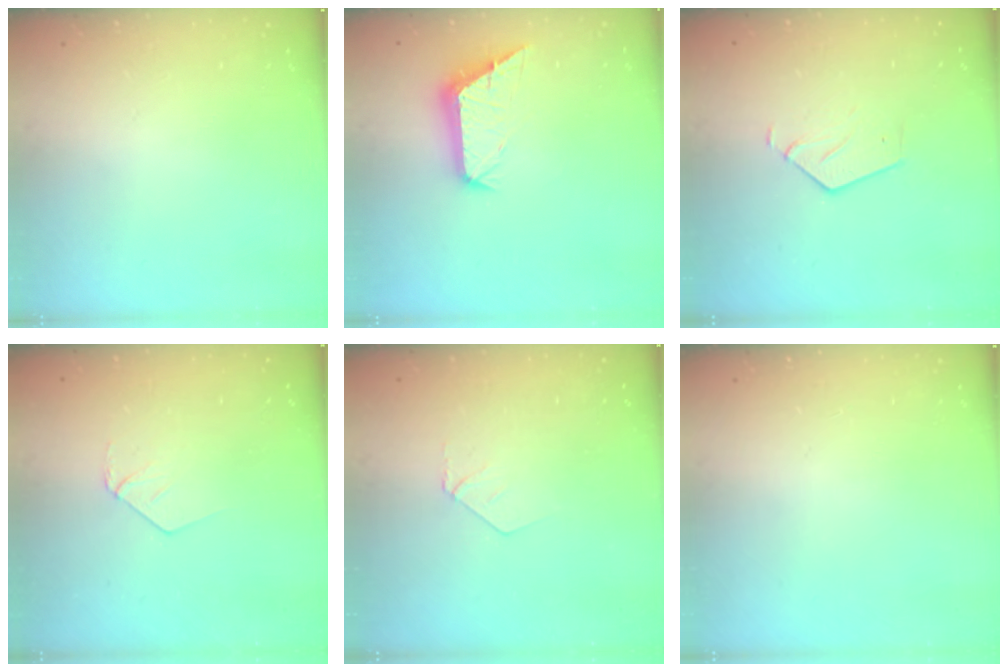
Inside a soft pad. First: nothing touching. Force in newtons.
{"total": 10.8, "press": 10.8, "slide": 0.4}
{"total": 3.8, "press": 3.8, "slide": 0.3}
{"total": 3.4, "press": 3.4, "slide": 0.3}
{"total": 3.4, "press": 3.4, "slide": 0.3}
{"total": 0.0}